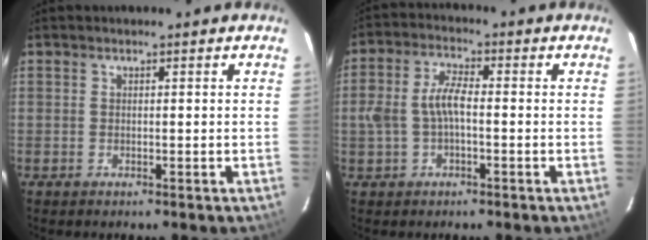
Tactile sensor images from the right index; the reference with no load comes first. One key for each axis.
{"total": 6.3, "fx": -0.9, "fy": 3.0, "fz": 5.5, "tx": -0.115, "ty": 0.014, "tz": -0.016}